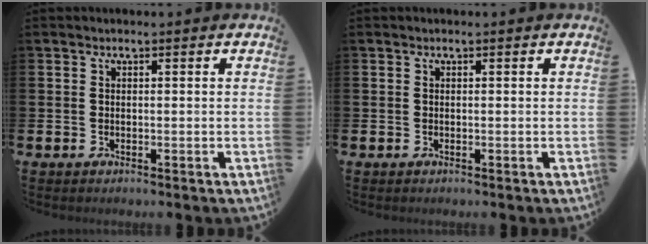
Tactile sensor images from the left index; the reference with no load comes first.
{"total": 0.0}